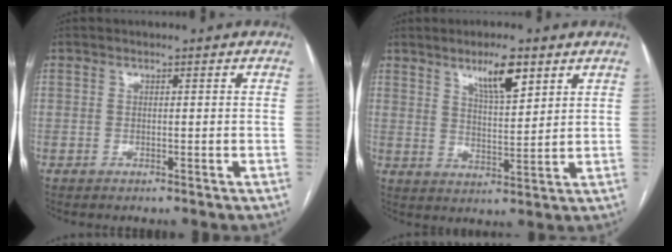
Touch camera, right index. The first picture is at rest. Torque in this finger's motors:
{"motor_torque": [0.46, 0.41, 0.13, 0.07]}